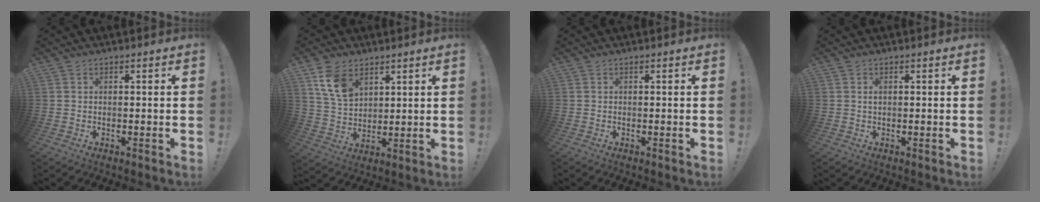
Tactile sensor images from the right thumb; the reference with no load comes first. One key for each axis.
{"total": 10.2, "fx": 5.7, "fy": 6.5, "fz": 5.4, "tx": -0.090, "ty": -0.019, "tz": 0.113}
{"total": 0.0}
{"total": 0.7, "fx": 0.3, "fy": 0.4, "fz": 0.6, "tx": -0.013, "ty": 0.002, "tz": 0.005}